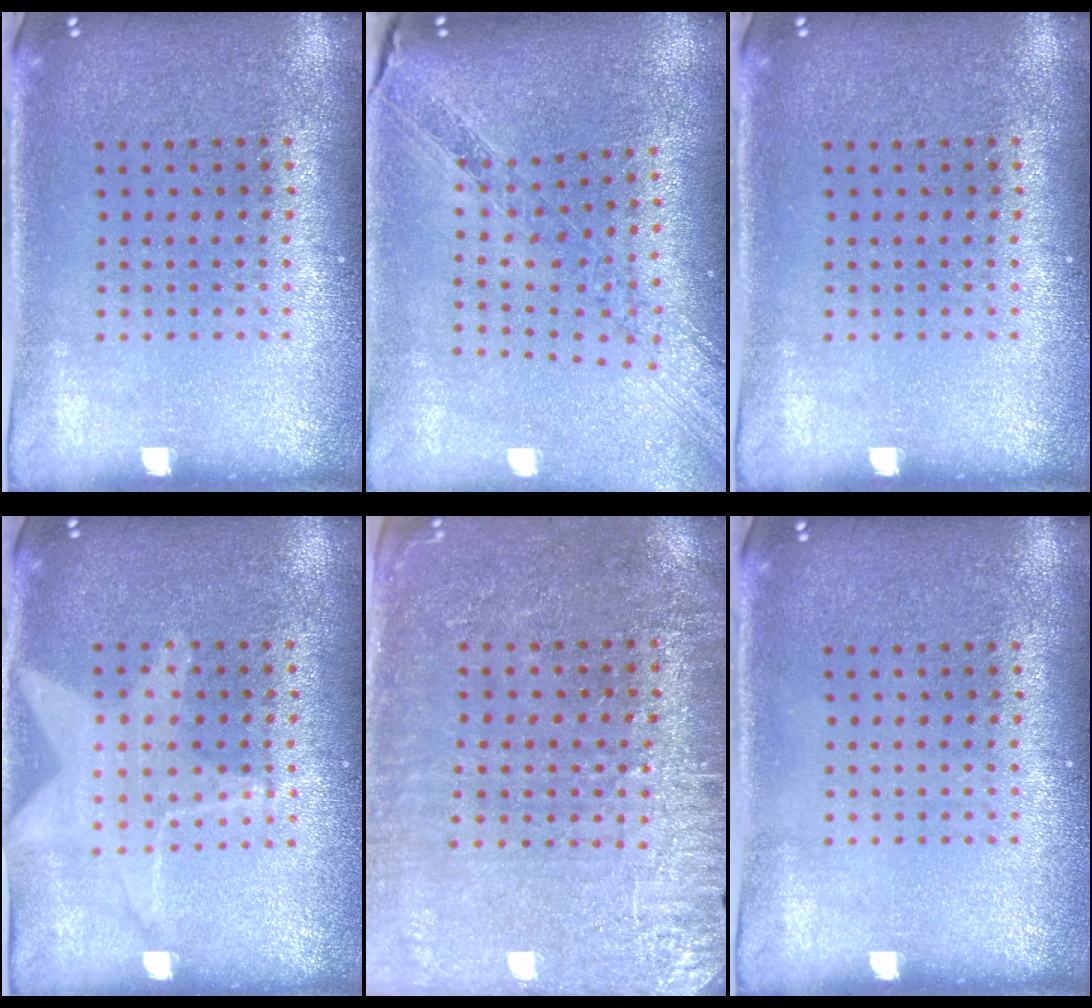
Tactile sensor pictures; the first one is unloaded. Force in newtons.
{"total": 1.2, "press": 1.2, "slide": 0.3}
{"total": 0.0}
{"total": 1.3, "press": 1.3, "slide": 0.4}
{"total": 2.9, "press": 2.8, "slide": 0.9}
{"total": 0.0}